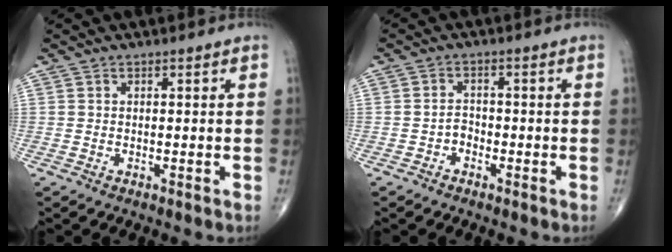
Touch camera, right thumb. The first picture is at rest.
{"total": 2.2, "force": [-1.3, 1.6, 0.8], "torque": [0.000, 0.013, -0.028]}